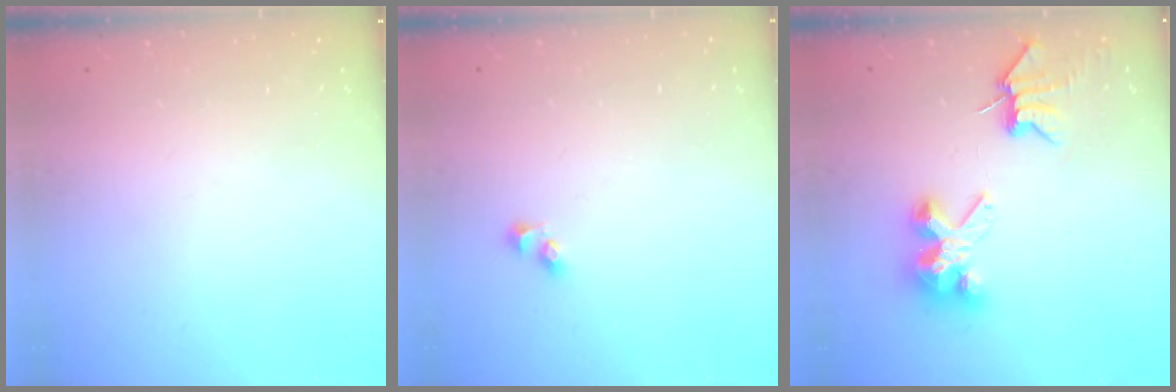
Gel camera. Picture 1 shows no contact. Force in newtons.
{"total": 2.7, "press": 2.5, "slide": 1.2}
{"total": 7.3, "press": 7.2, "slide": 0.8}